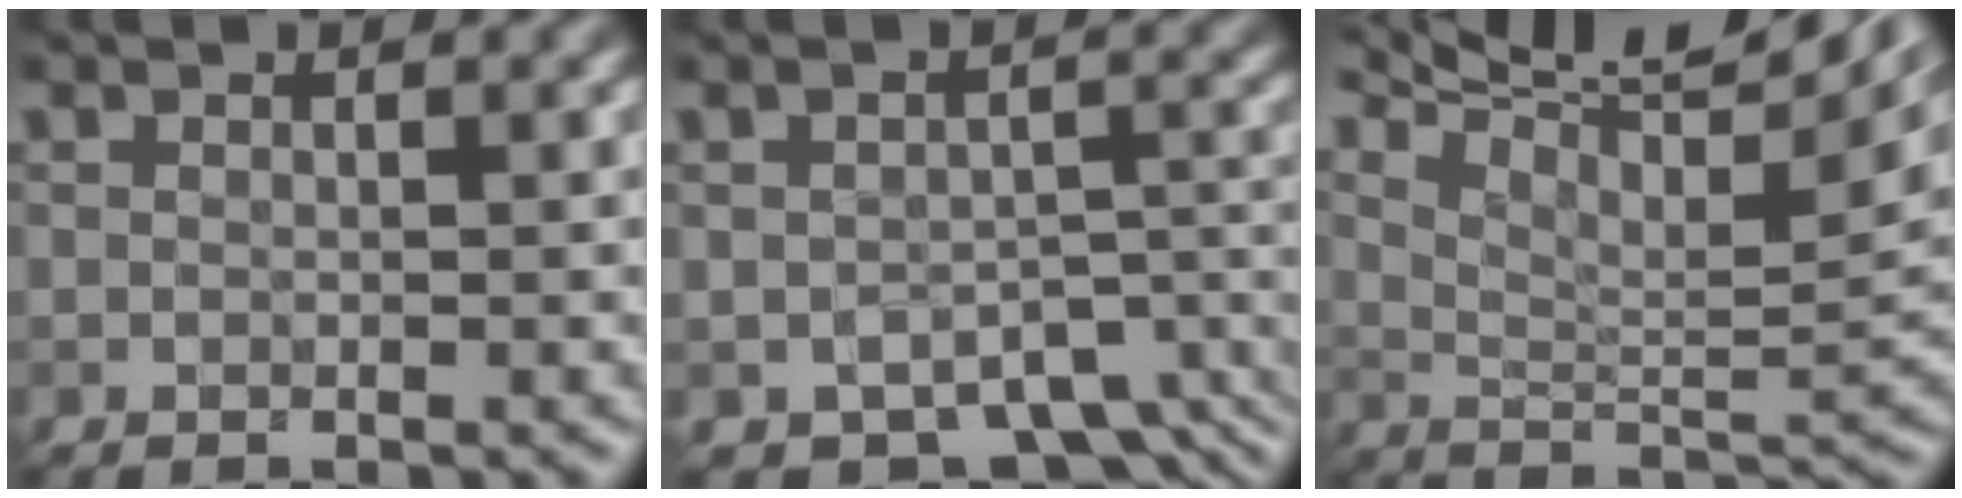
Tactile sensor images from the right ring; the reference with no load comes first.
{"total": 7.1, "force": [-4.4, 3.8, 4.1], "torque": [-0.043, -0.022, -0.061]}
{"total": 15.0, "force": [10.3, 4.6, 9.9], "torque": [-0.159, 0.034, 0.152]}